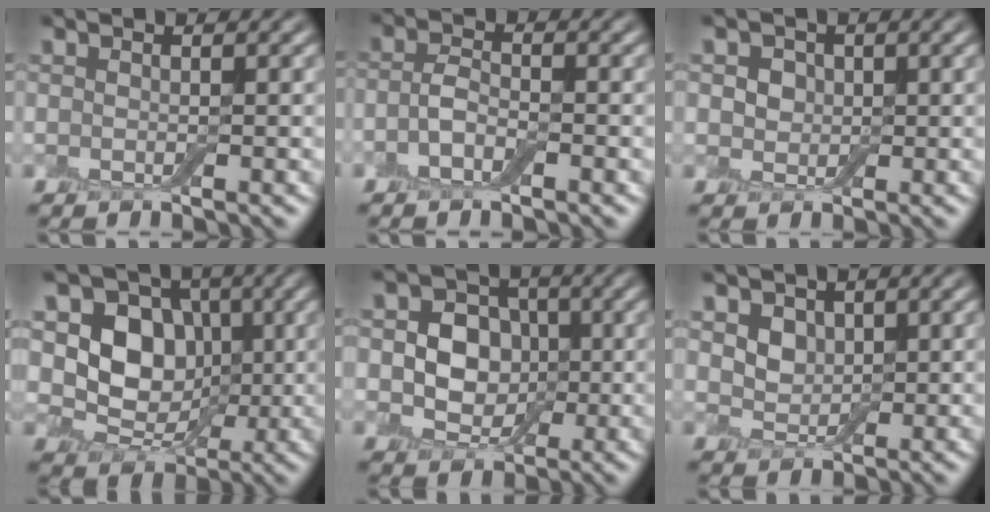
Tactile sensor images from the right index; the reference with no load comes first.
{"total": 2.1, "force": [-1.3, 1.0, 1.3], "torque": [-0.027, 0.001, -0.030]}
{"total": 2.9, "force": [0.9, 2.5, 1.3], "torque": [-0.030, 0.007, 0.009]}
{"total": 6.7, "force": [0.6, 5.7, 3.6], "torque": [-0.048, -0.006, 0.000]}
{"total": 5.5, "force": [-0.3, 4.8, 2.8], "torque": [-0.030, -0.001, -0.020]}
{"total": 2.9, "force": [1.1, 2.3, 1.3], "torque": [-0.038, -0.010, 0.027]}